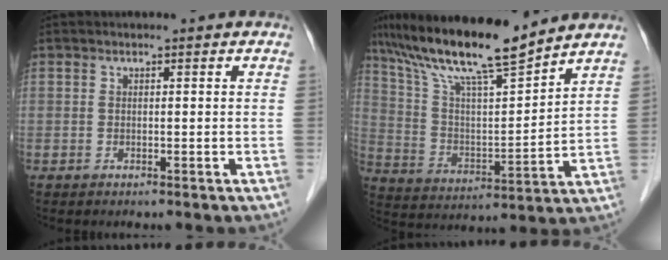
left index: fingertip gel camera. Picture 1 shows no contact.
{"total": 15.7, "force": [13.3, 0.6, 8.3], "torque": [-0.156, 0.006, 0.242]}